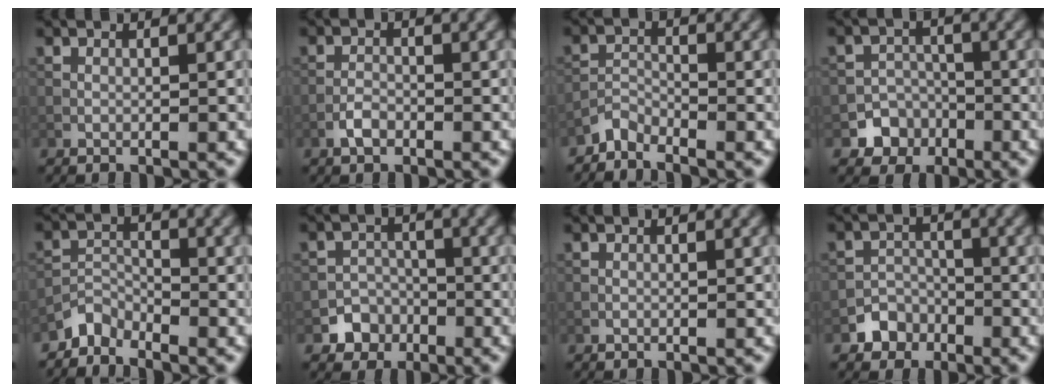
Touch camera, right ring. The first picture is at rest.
{"total": 1.6, "force": [-1.0, 0.8, 1.0], "torque": [-0.018, 0.003, -0.022]}
{"total": 2.0, "force": [-1.9, 0.5, 0.3], "torque": [-0.005, 0.007, -0.045]}
{"total": 3.9, "force": [-2.1, 3.2, 0.5], "torque": [0.028, 0.006, -0.041]}
{"total": 2.5, "force": [-2.3, 0.9, 0.2], "torque": [-0.001, 0.010, -0.053]}
{"total": 3.1, "force": [-1.8, 2.6, 0.3], "torque": [0.024, 0.007, -0.033]}
{"total": 0.0}
{"total": 2.8, "force": [-1.8, 2.1, 0.2], "torque": [0.014, 0.007, -0.031]}